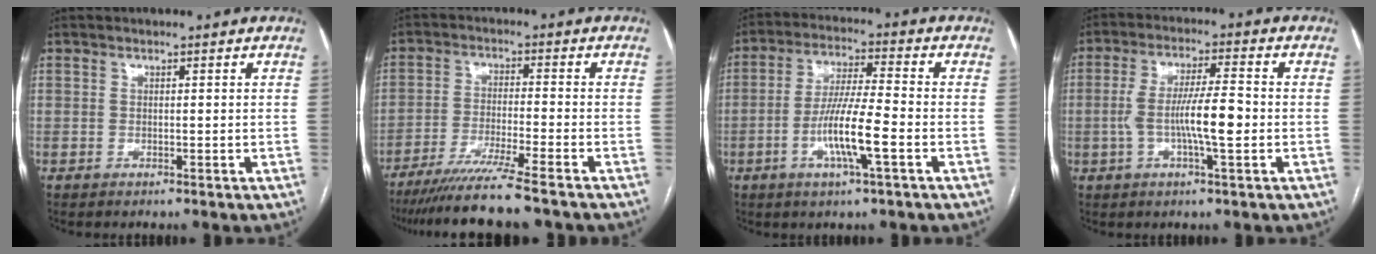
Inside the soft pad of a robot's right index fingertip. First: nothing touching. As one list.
[{"total": 10.8, "force": [-8.8, -1.1, 6.1], "torque": [-0.092, -0.036, -0.145]}, {"total": 9.8, "force": [-3.2, 0.5, 9.3], "torque": [-0.181, -0.003, -0.063]}, {"total": 8.6, "force": [-1.5, 0.8, 8.5], "torque": [-0.162, 0.008, -0.029]}]